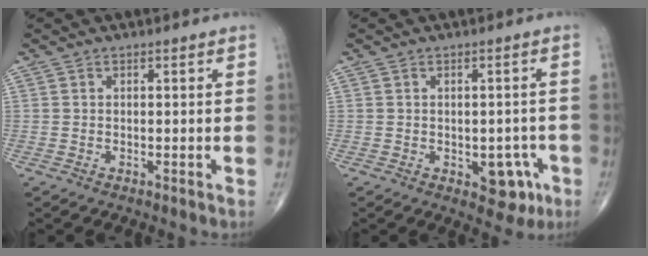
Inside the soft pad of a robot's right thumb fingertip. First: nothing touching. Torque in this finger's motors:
{"motor_torque": [2.93, 2.07, 0.18, -0.43, 0.00]}